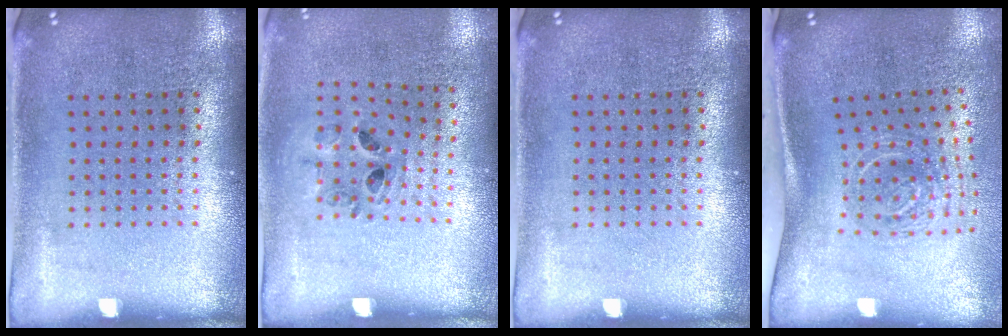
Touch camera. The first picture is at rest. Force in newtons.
{"total": 0.9, "press": 0.8, "slide": 0.3}
{"total": 0.0}
{"total": 2.0, "press": 1.2, "slide": 1.6}